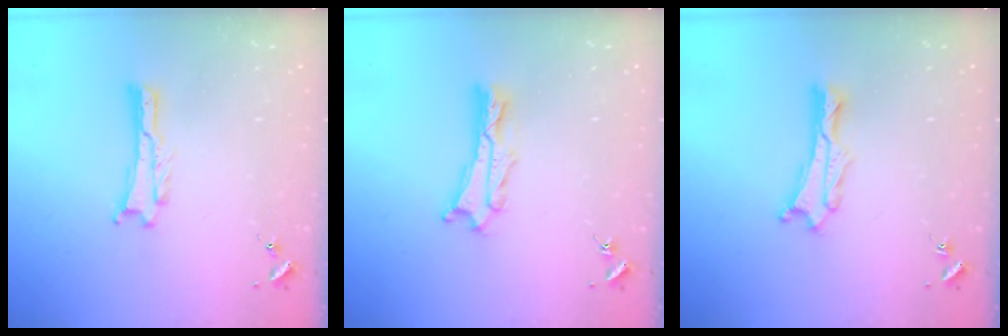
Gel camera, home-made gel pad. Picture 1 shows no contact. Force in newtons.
{"total": 2.4, "press": 2.4, "slide": 0.3}
{"total": 0.9, "press": 0.9, "slide": 0.2}